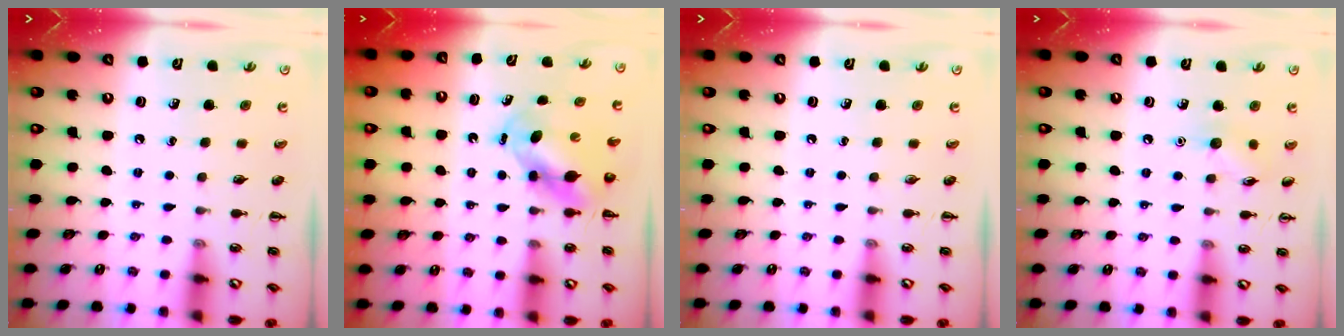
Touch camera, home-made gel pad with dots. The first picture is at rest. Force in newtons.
{"total": 6.5, "press": 6.4, "slide": 1.1}
{"total": 0.0}
{"total": 6.5, "press": 6.3, "slide": 1.6}